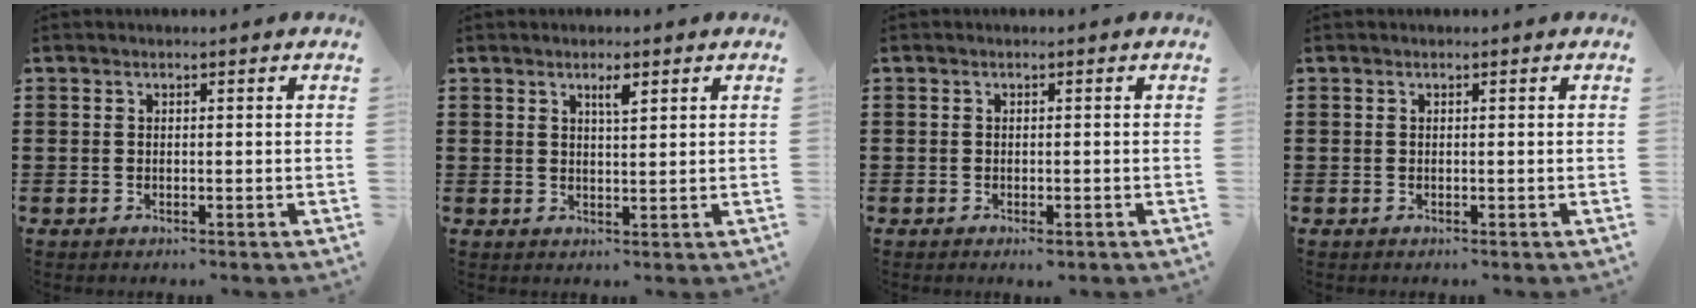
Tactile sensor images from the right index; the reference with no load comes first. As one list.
[{"total": 2.3, "force": [1.4, 0.5, 1.8], "torque": [-0.030, 0.000, 0.021]}, {"total": 0.7, "force": [-0.6, 0.1, 0.5], "torque": [-0.012, -0.007, -0.009]}, {"total": 0.0}]